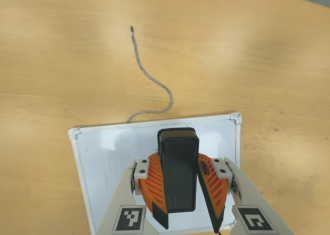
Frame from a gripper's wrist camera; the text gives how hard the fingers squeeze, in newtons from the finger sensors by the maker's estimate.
{"total": 9.2, "left": 9.4, "right": 8.9}